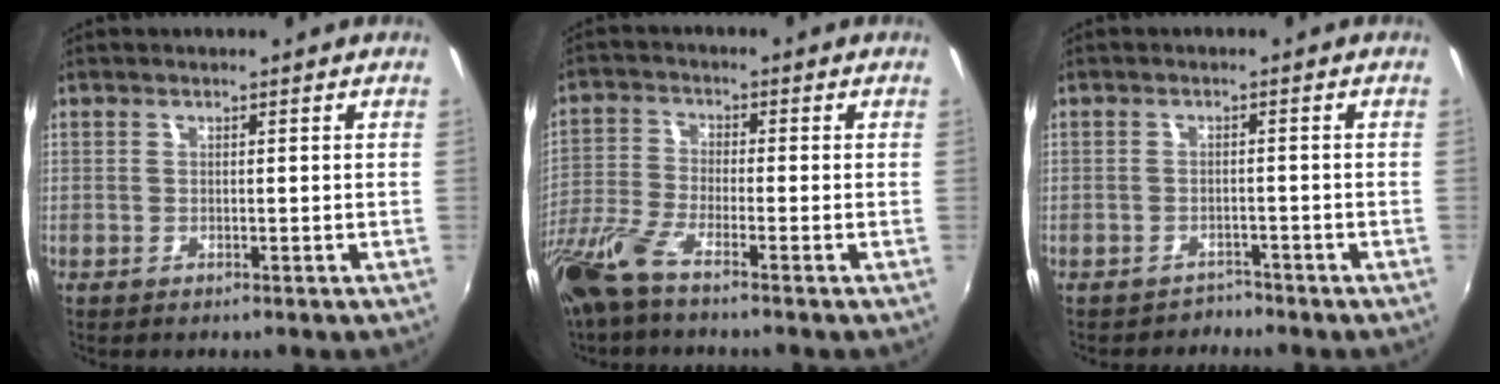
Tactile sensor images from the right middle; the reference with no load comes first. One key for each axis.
{"total": 8.6, "fx": -6.6, "fy": 1.0, "fz": 5.5, "tx": -0.129, "ty": -0.023, "tz": -0.133}
{"total": 2.3, "fx": -2.1, "fy": 0.8, "fz": -0.4, "tx": 0.006, "ty": 0.003, "tz": -0.033}